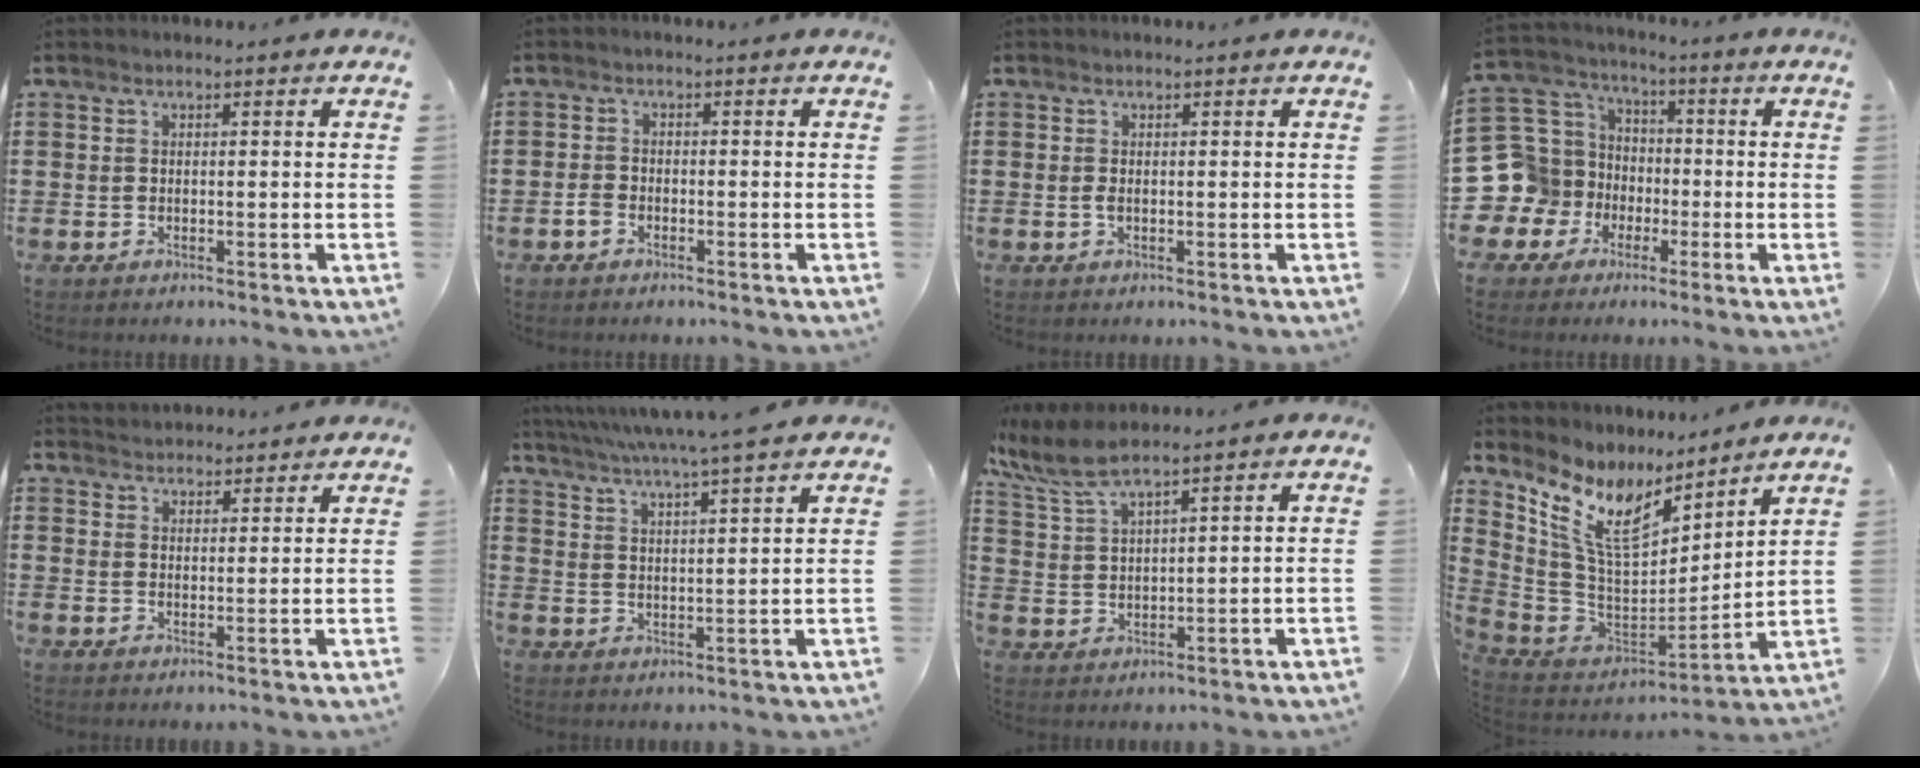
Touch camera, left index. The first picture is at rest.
{"total": 1.6, "force": [-1.2, 1.0, 0.7], "torque": [-0.024, 0.000, -0.026]}
{"total": 0.8, "force": [-0.1, 0.3, 0.8], "torque": [-0.017, -0.001, -0.002]}
{"total": 12.3, "force": [-3.3, 11.5, 2.9], "torque": [-0.141, 0.001, -0.054]}
{"total": 2.7, "force": [2.6, 0.0, -0.7], "torque": [0.005, -0.007, 0.050]}
{"total": 5.0, "force": [4.5, -1.1, 1.9], "torque": [-0.056, -0.032, 0.073]}
{"total": 6.0, "force": [5.1, 0.7, 3.1], "torque": [-0.079, -0.014, 0.091]}
{"total": 10.7, "force": [7.3, 4.2, 6.6], "torque": [-0.175, -0.058, 0.129]}